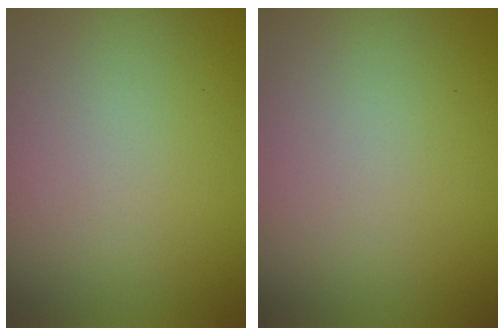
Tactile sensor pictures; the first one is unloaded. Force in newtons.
{"total": 0.0}